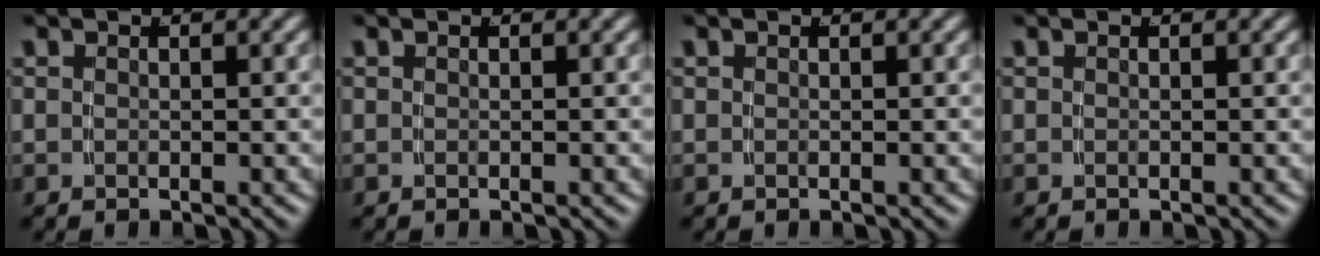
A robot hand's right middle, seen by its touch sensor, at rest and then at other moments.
{"total": 0.0}
{"total": 0.0}
{"total": 0.0}